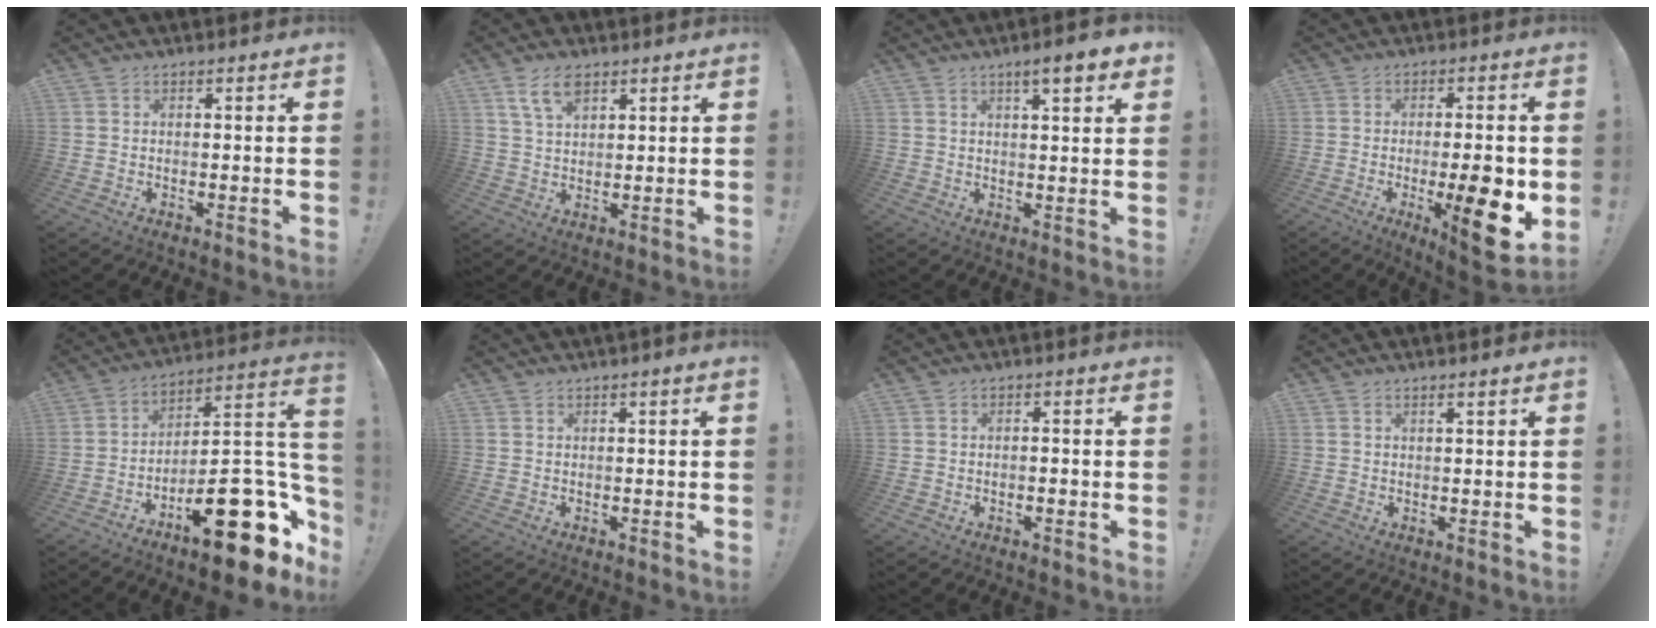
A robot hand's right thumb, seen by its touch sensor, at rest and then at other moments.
{"total": 6.7, "force": [3.9, 3.2, 4.3], "torque": [-0.077, -0.011, 0.073]}
{"total": 6.7, "force": [4.0, 1.2, 5.3], "torque": [-0.066, -0.022, 0.061]}
{"total": 13.9, "force": [-3.3, 3.0, 13.2], "torque": [-0.170, -0.003, -0.043]}
{"total": 24.5, "force": [-11.9, 9.2, 19.4], "torque": [-0.222, 0.068, -0.176]}
{"total": 1.0, "force": [0.4, -0.3, 0.9], "torque": [-0.015, -0.002, 0.005]}
{"total": 1.1, "force": [-0.8, 0.2, 0.6], "torque": [-0.011, 0.003, -0.014]}
{"total": 1.5, "force": [0.9, -0.3, 1.1], "torque": [-0.016, -0.003, 0.013]}